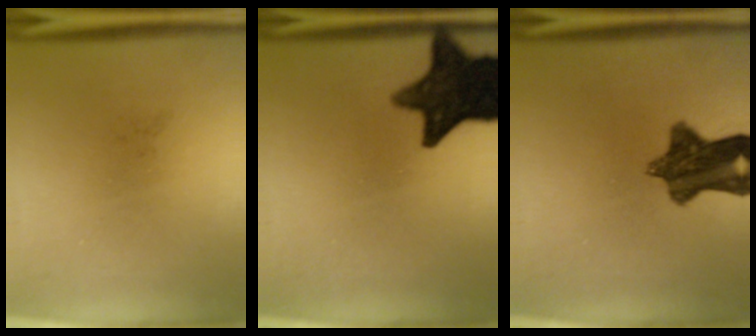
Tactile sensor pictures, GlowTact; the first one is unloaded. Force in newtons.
{"total": 15.1}
{"total": 9.8}